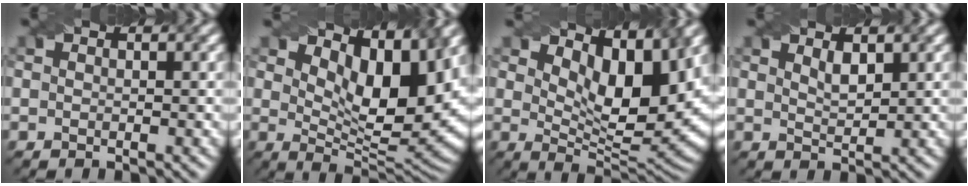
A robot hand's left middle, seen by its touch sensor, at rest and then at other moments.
{"total": 9.8, "force": [4.9, 3.7, 7.7], "torque": [-0.128, -0.002, 0.087]}
{"total": 8.8, "force": [4.4, 3.3, 6.9], "torque": [-0.117, -0.007, 0.079]}
{"total": 1.5, "force": [1.0, 0.5, 1.0], "torque": [-0.020, -0.002, 0.022]}